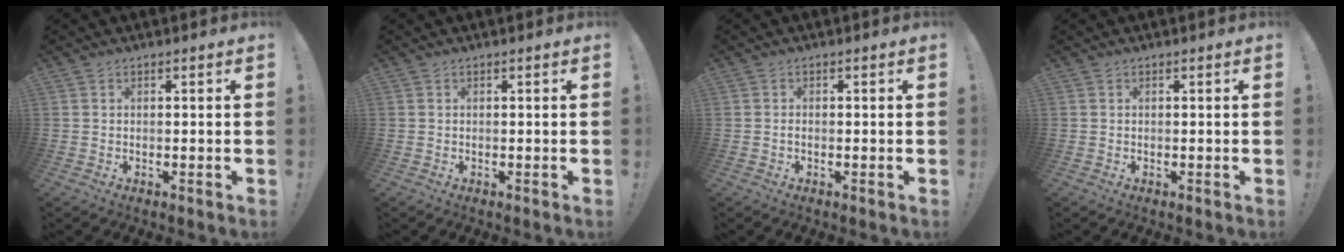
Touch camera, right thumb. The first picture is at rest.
{"total": 0.0}
{"total": 0.5, "force": [-0.4, 0.3, 0.3], "torque": [-0.012, 0.003, -0.006]}
{"total": 0.0}